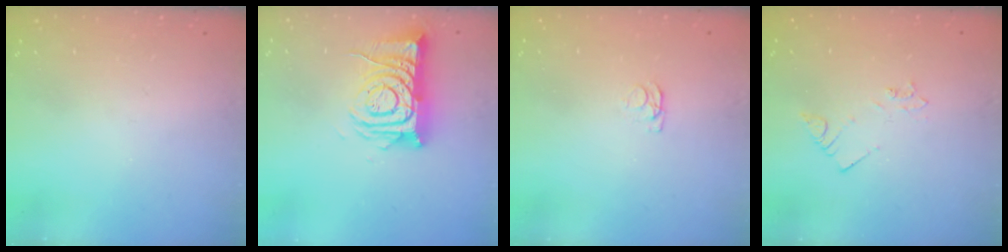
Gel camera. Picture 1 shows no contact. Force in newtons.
{"total": 11.7, "press": 11.6, "slide": 1.0}
{"total": 1.2, "press": 1.1, "slide": 0.3}
{"total": 2.1, "press": 2.1, "slide": 0.4}